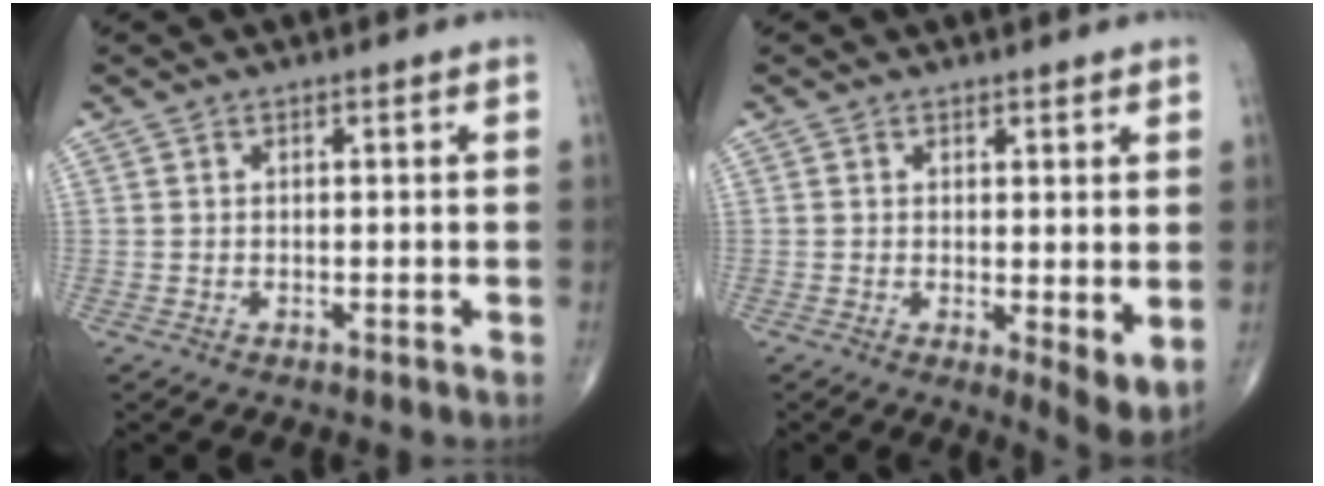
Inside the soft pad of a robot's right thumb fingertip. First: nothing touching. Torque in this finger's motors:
{"motor_torque": [-0.38, 0.35, 0.14, 0.05, 0.05]}